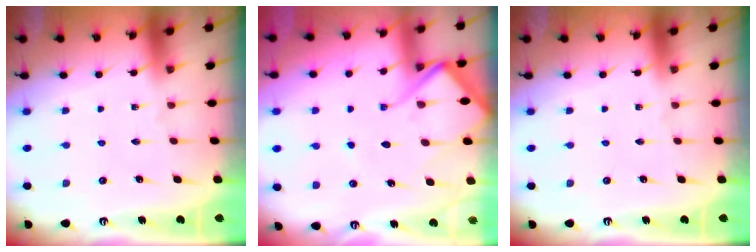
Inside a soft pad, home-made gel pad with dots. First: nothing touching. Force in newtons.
{"total": 11.9, "press": 11.8, "slide": 1.2}
{"total": 0.0}